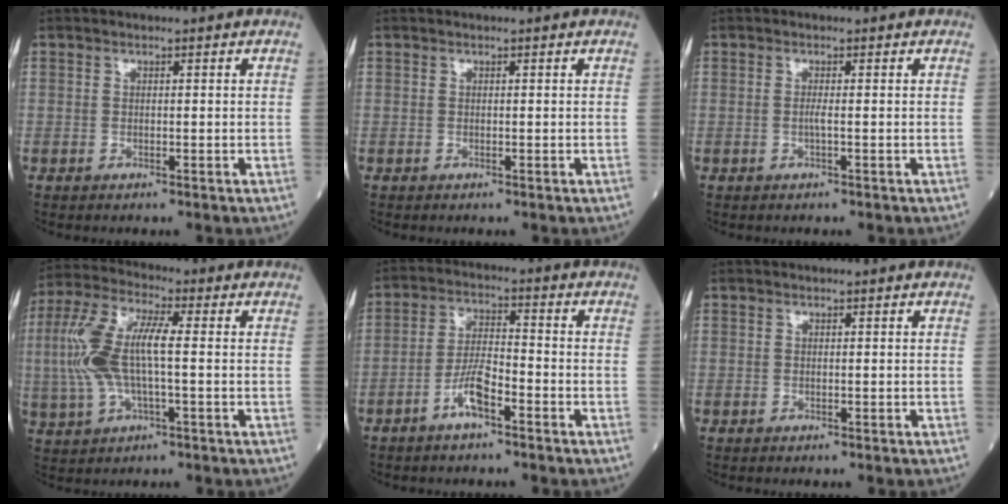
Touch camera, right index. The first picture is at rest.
{"total": 0.0}
{"total": 0.8, "force": [-0.3, -0.2, 0.8], "torque": [-0.016, 0.000, -0.007]}
{"total": 11.5, "force": [0.0, 3.1, 11.1], "torque": [-0.256, 0.020, 0.000]}
{"total": 5.6, "force": [-3.2, 1.1, 4.4], "torque": [-0.090, 0.008, -0.063]}
{"total": 0.0}